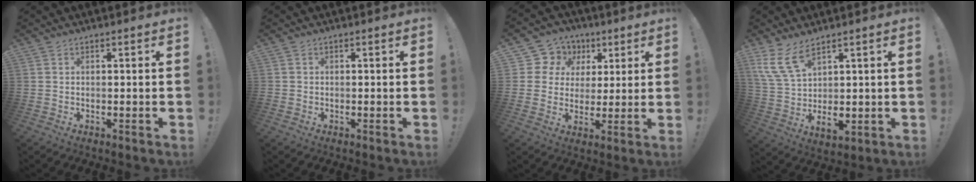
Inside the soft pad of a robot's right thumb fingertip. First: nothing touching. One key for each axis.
{"total": 0.6, "fx": -0.2, "fy": 0.6, "fz": 0.1, "tx": -0.003, "ty": 0.002, "tz": -0.004}
{"total": 9.5, "fx": 3.4, "fy": 8.6, "fz": 2.4, "tx": -0.033, "ty": -0.020, "tz": 0.070}
{"total": 10.6, "fx": 5.1, "fy": 4.8, "fz": 8.0, "tx": -0.165, "ty": -0.034, "tz": 0.100}